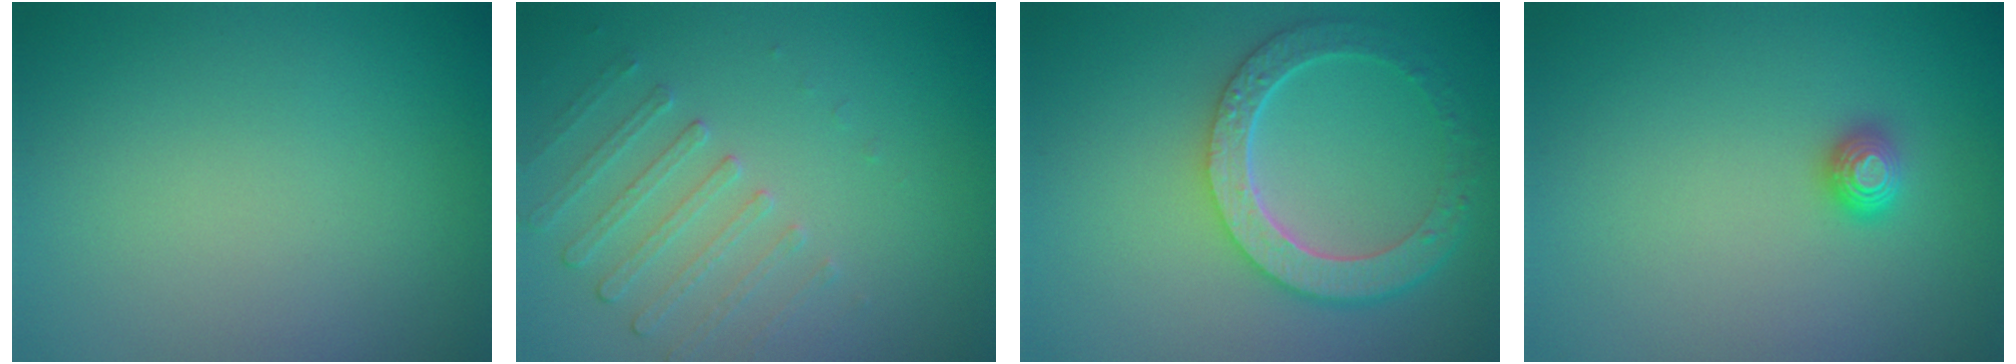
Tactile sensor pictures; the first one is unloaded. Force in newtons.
{"total": 1.9, "press": 1.5, "slide": 1.2}
{"total": 5.9, "press": 4.5, "slide": 3.8}
{"total": 1.1, "press": 1.1, "slide": 0.4}